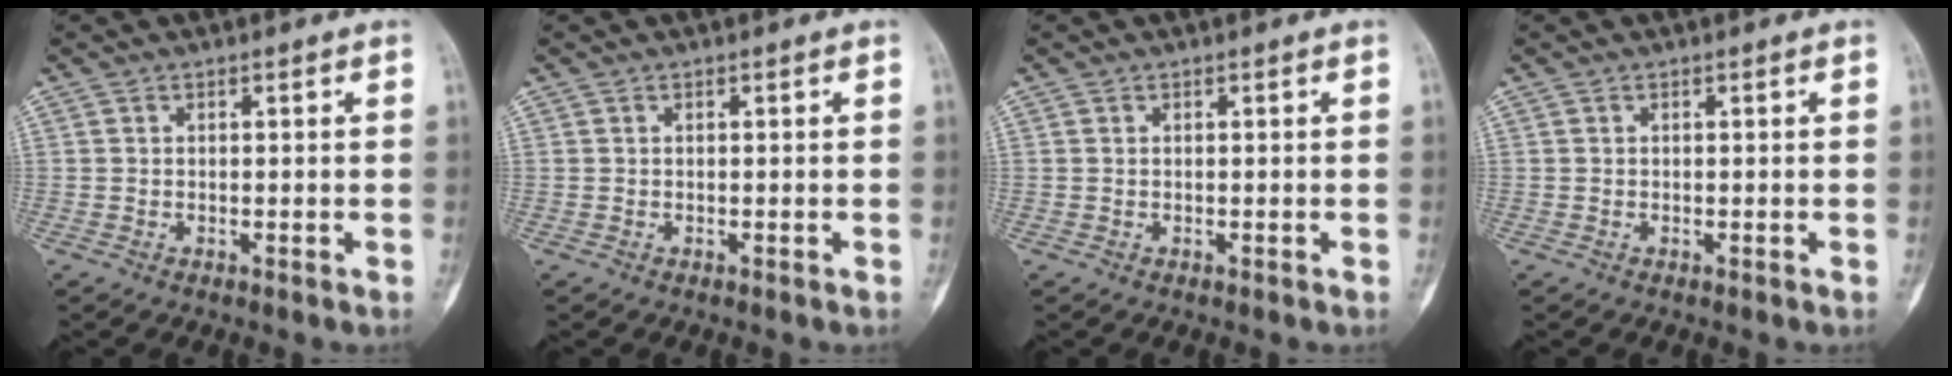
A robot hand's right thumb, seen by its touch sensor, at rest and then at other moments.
{"total": 0.0}
{"total": 0.0}
{"total": 0.0}